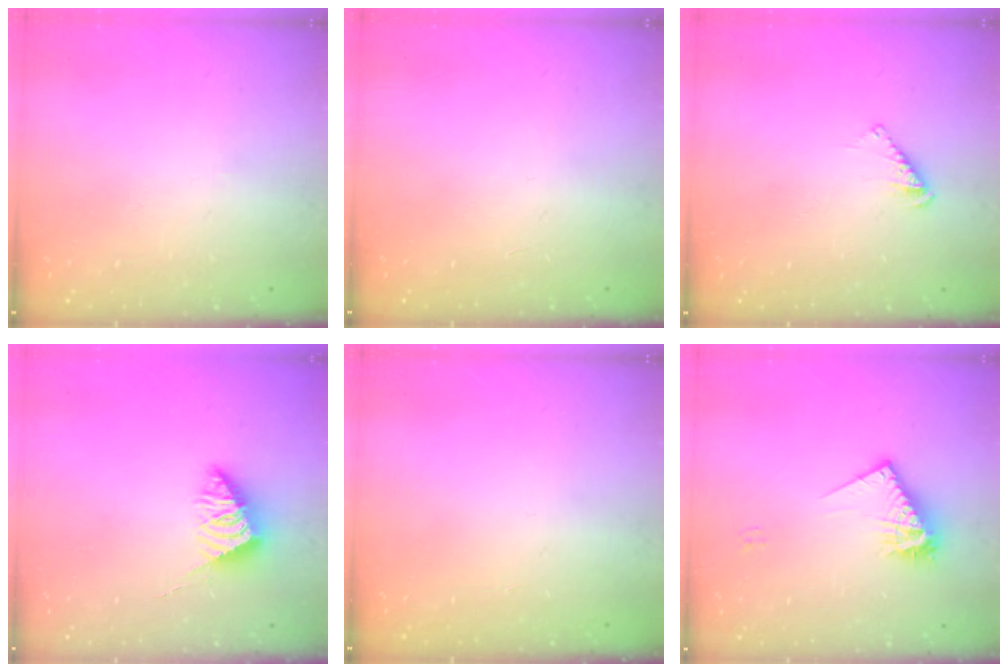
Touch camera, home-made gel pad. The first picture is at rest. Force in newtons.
{"total": 0.0}
{"total": 3.3, "press": 3.2, "slide": 0.6}
{"total": 4.2, "press": 4.2, "slide": 0.3}
{"total": 0.0}
{"total": 9.7, "press": 9.7, "slide": 0.4}